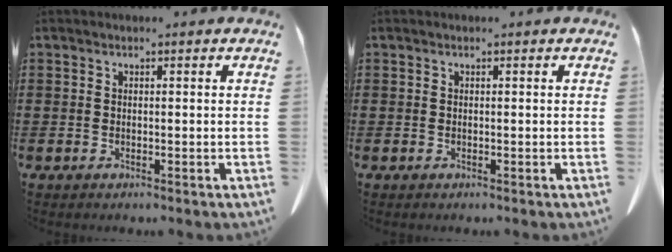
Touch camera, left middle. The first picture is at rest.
{"total": 0.0}